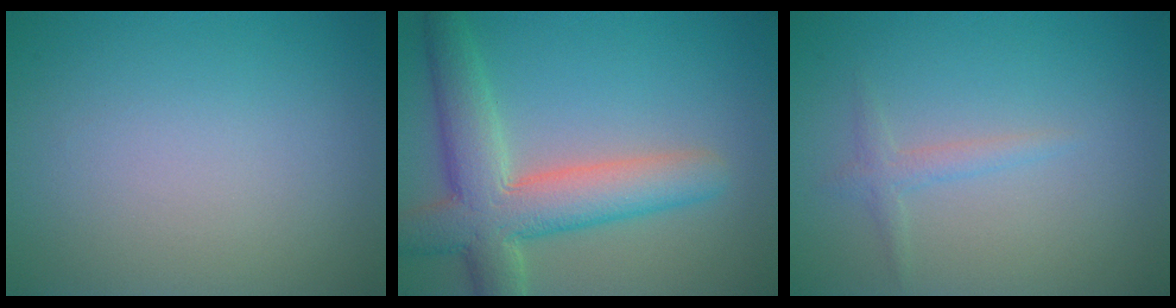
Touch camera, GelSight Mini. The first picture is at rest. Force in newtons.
{"total": 7.6, "press": 7.6, "slide": 0.6}
{"total": 1.3, "press": 1.3, "slide": 0.0}